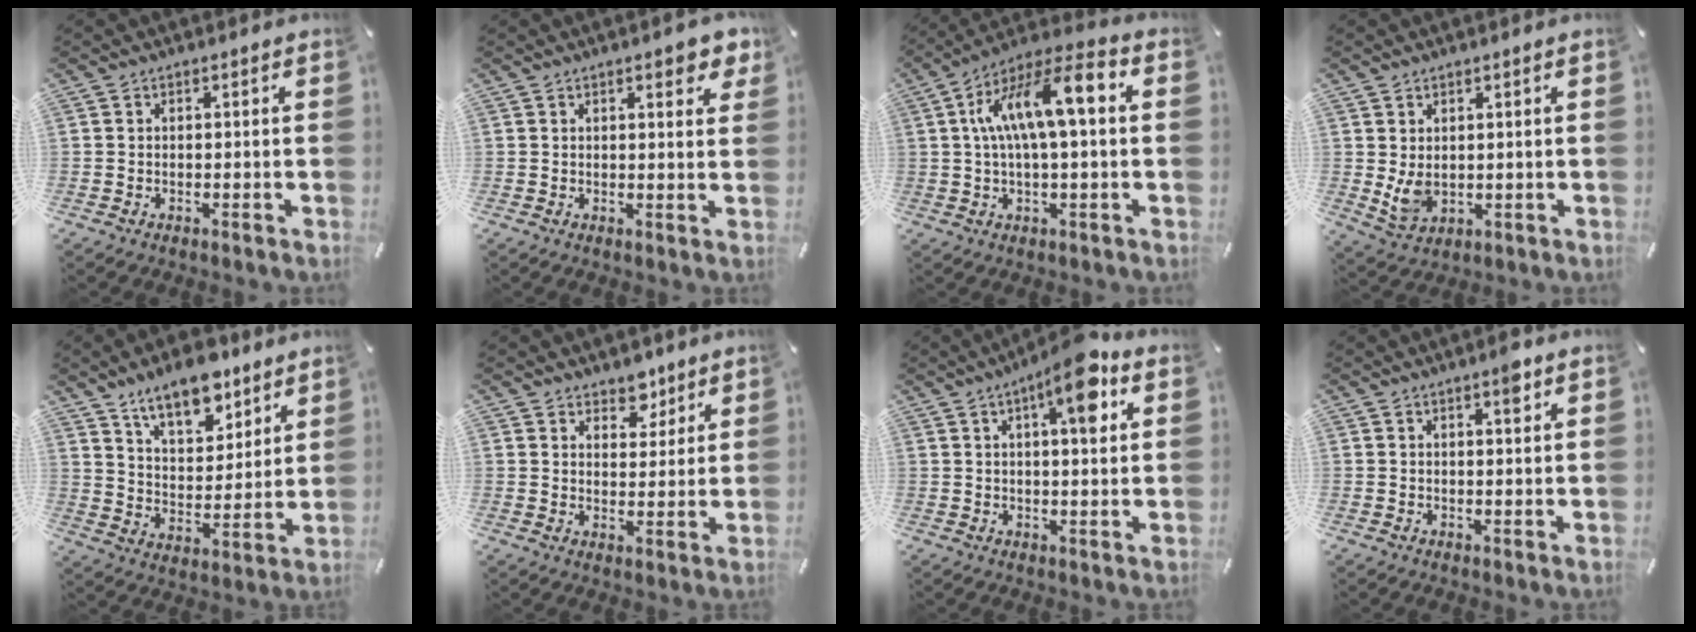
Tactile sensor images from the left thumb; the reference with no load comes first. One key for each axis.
{"total": 4.1, "fx": 2.7, "fy": 1.6, "fz": 2.5, "tx": -0.032, "ty": -0.009, "tz": 0.043}
{"total": 14.1, "fx": 2.5, "fy": 5.0, "fz": 12.9, "tx": -0.245, "ty": 0.007, "tz": 0.040}
{"total": 5.0, "fx": 1.3, "fy": 4.1, "fz": 2.7, "tx": -0.055, "ty": -0.008, "tz": 0.023}
{"total": 12.8, "fx": 10.1, "fy": 5.9, "fz": 5.1, "tx": -0.078, "ty": -0.063, "tz": 0.184}
{"total": 5.9, "fx": 4.6, "fy": 3.7, "fz": 0.4, "tx": 0.012, "ty": -0.033, "tz": 0.079}
{"total": 11.3, "fx": 5.0, "fy": 3.1, "fz": 9.6, "tx": -0.142, "ty": -0.020, "tz": 0.075}
{"total": 3.2, "fx": 1.9, "fy": 0.9, "fz": 2.4, "tx": -0.027, "ty": -0.006, "tz": 0.027}